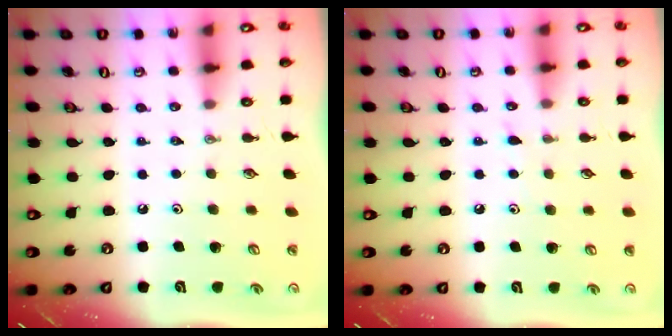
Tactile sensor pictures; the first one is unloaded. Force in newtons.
{"total": 4.7, "press": 4.7, "slide": 0.5}